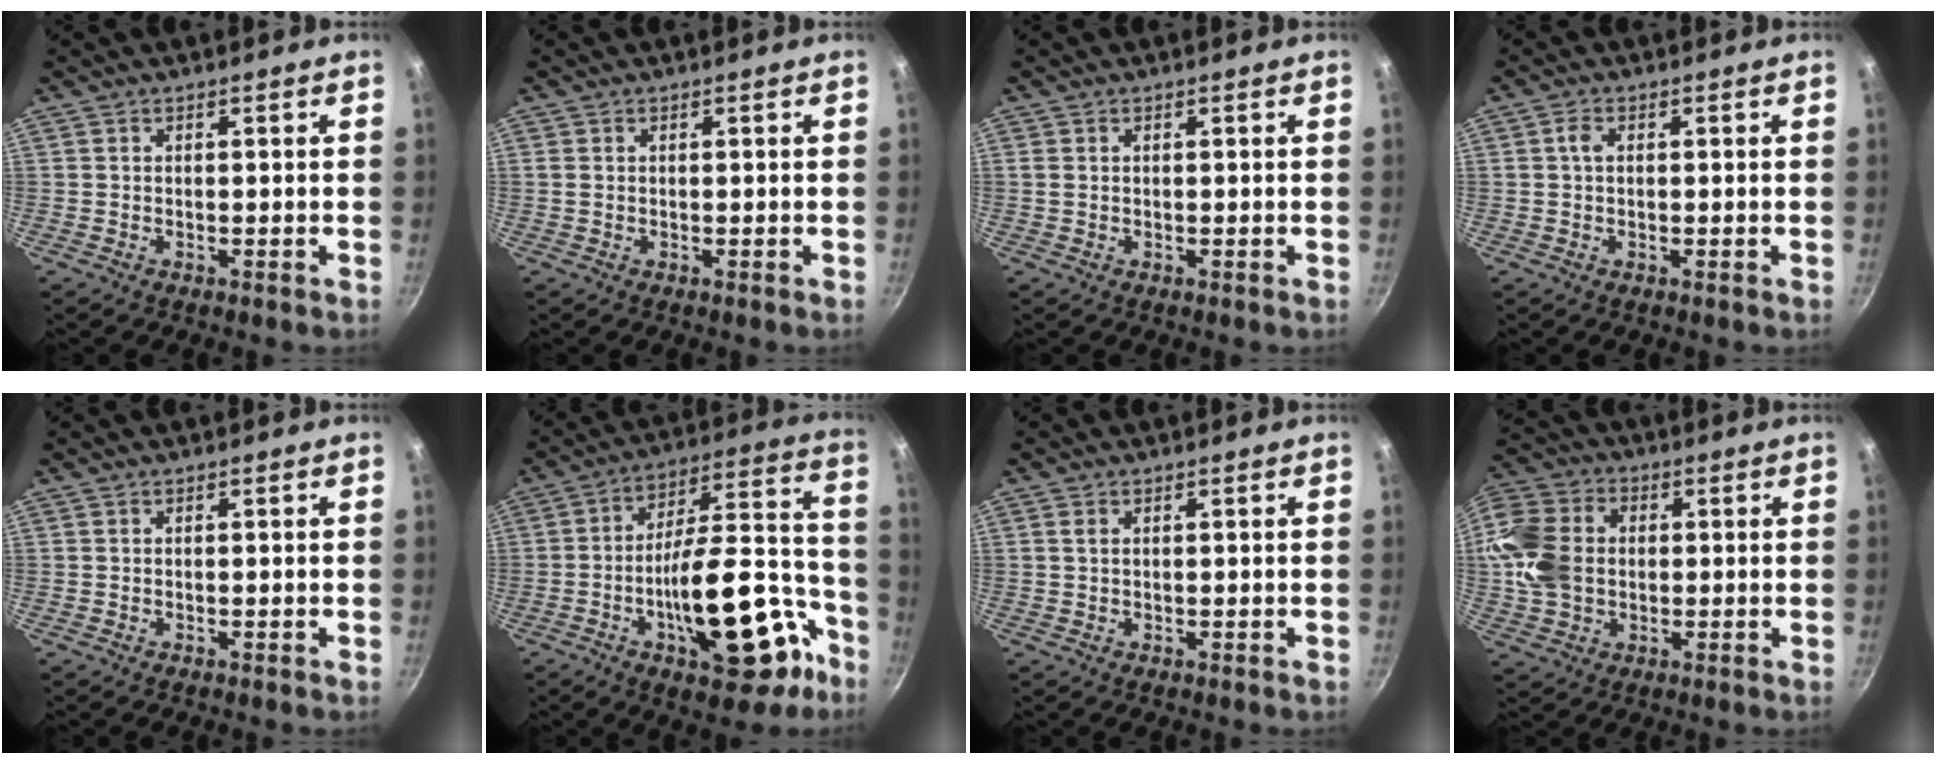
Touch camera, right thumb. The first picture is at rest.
{"total": 0.7, "force": [0.2, 0.5, 0.4], "torque": [-0.009, 0.002, 0.004]}
{"total": 0.9, "force": [0.3, 0.6, 0.5], "torque": [-0.012, 0.002, 0.006]}
{"total": 1.9, "force": [0.4, 1.2, 1.4], "torque": [-0.027, 0.004, 0.005]}
{"total": 0.0}
{"total": 24.5, "force": [-10.1, 10.7, 19.6], "torque": [-0.239, 0.079, -0.144]}
{"total": 1.2, "force": [0.5, 0.8, 0.8], "torque": [-0.015, 0.001, 0.007]}
{"total": 16.1, "force": [0.9, 12.6, 10.0], "torque": [-0.196, 0.023, 0.007]}